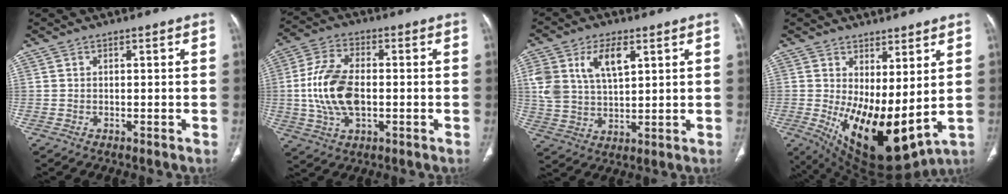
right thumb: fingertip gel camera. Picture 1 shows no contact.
{"total": 13.2, "force": [-0.8, 7.3, 10.9], "torque": [-0.221, 0.009, -0.013]}
{"total": 11.2, "force": [4.6, 6.0, 8.3], "torque": [-0.155, -0.006, 0.095]}
{"total": 16.0, "force": [0.7, 7.0, 14.4], "torque": [-0.240, -0.038, 0.038]}